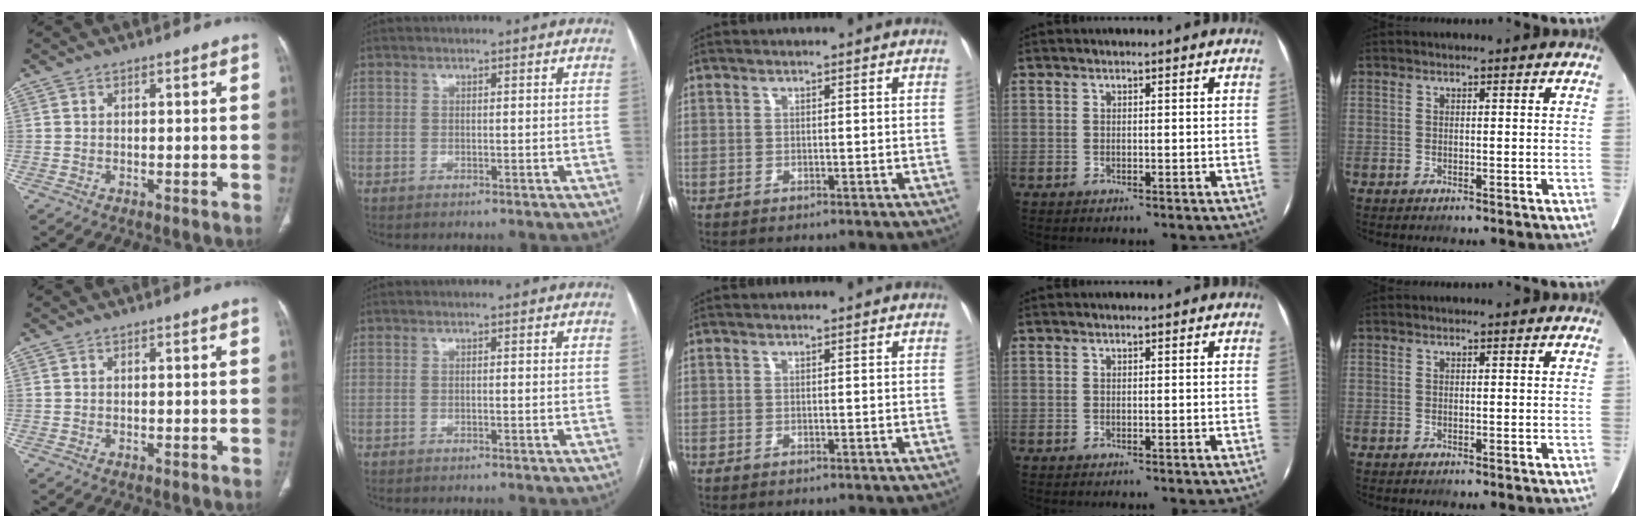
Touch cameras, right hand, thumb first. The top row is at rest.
{}